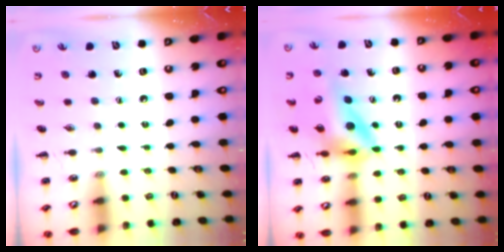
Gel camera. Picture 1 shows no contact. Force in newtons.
{"total": 12.8, "press": 12.0, "slide": 4.2}